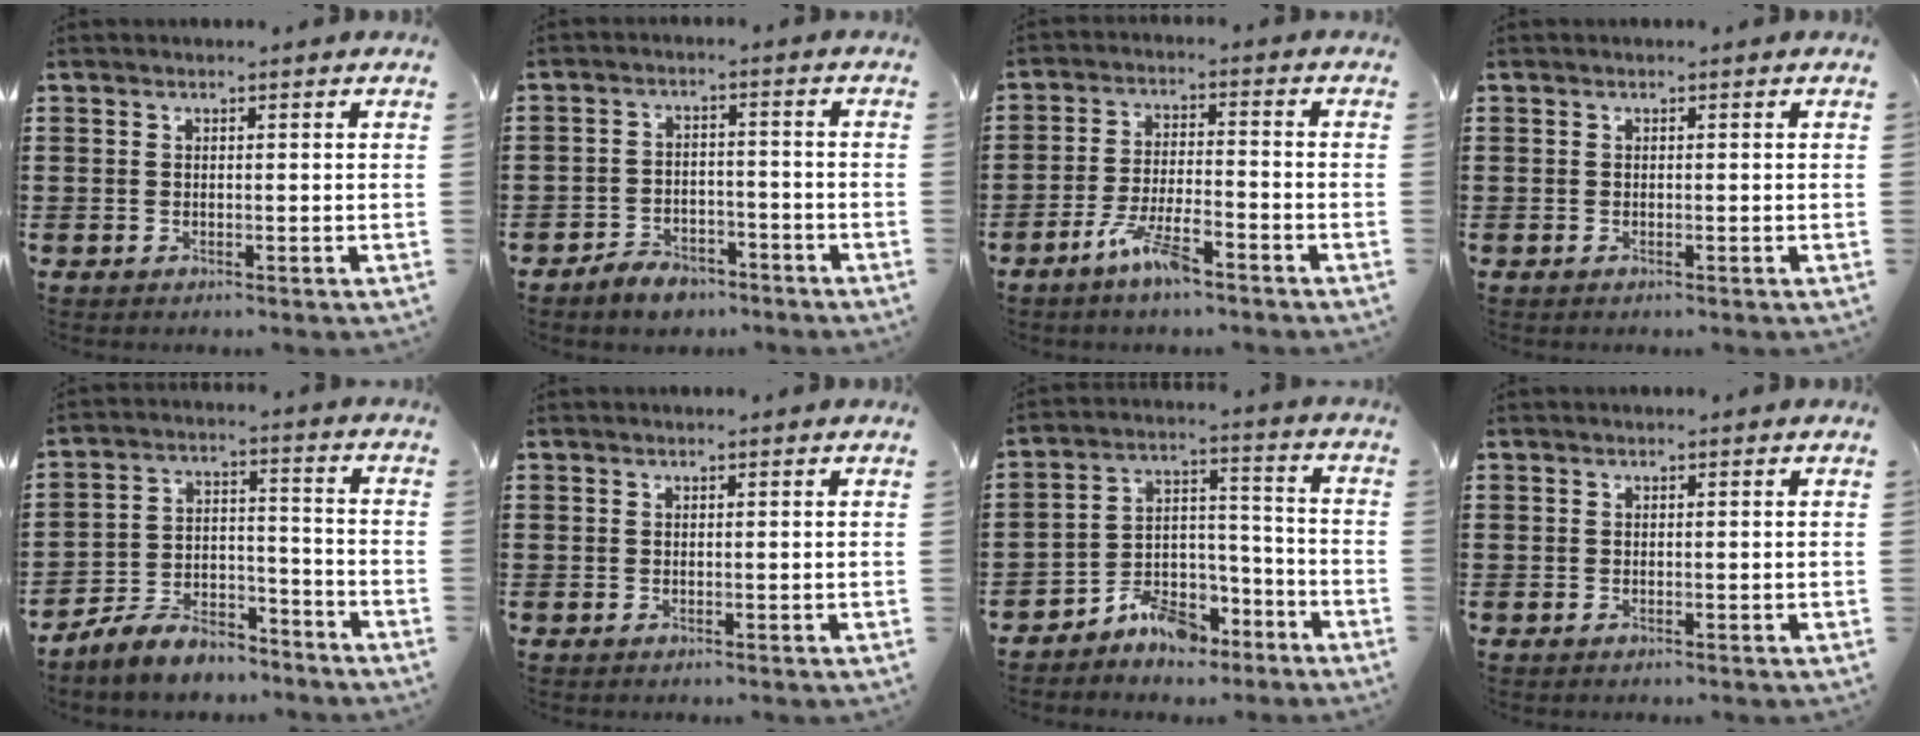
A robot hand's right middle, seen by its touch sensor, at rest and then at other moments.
{"total": 3.9, "force": [-3.6, 1.4, 0.7], "torque": [-0.013, 0.012, -0.072]}
{"total": 6.9, "force": [-4.7, 1.3, 4.8], "torque": [-0.111, -0.007, -0.089]}
{"total": 0.0}
{"total": 7.1, "force": [-6.5, 2.2, 1.9], "torque": [-0.037, 0.018, -0.127]}
{"total": 0.0}
{"total": 6.5, "force": [-5.7, 2.7, 1.5], "torque": [-0.039, 0.008, -0.115]}
{"total": 0.0}